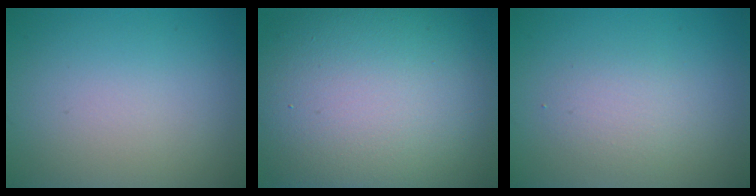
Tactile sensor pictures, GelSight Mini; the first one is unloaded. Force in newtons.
{"total": 16.5, "press": 16.5, "slide": 0.3}
{"total": 1.9, "press": 1.9, "slide": 0.1}